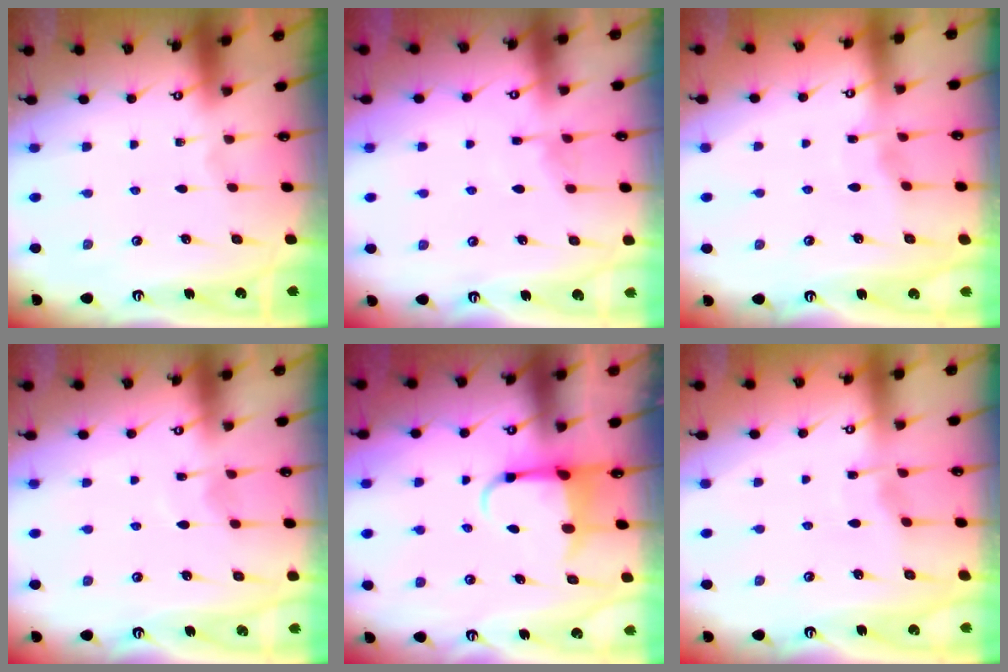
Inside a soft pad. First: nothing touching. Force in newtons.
{"total": 5.6, "press": 5.5, "slide": 0.7}
{"total": 2.9, "press": 2.9, "slide": 0.3}
{"total": 4.6, "press": 4.5, "slide": 0.5}
{"total": 3.9, "press": 3.8, "slide": 1.1}
{"total": 3.9, "press": 3.8, "slide": 0.5}